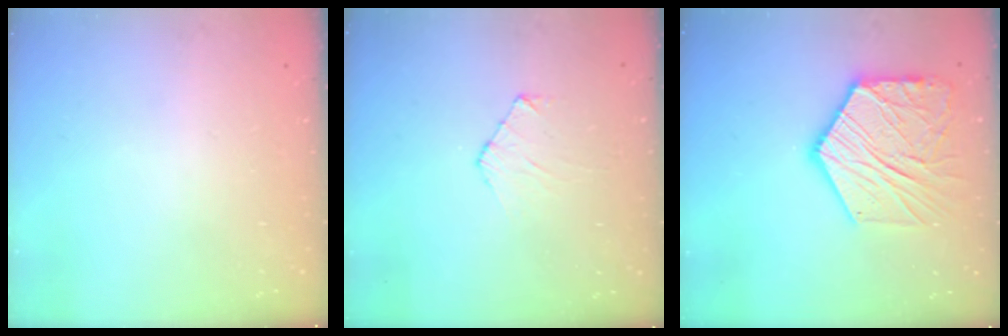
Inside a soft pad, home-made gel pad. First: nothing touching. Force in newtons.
{"total": 5.4, "press": 5.4, "slide": 0.5}
{"total": 18.2, "press": 18.1, "slide": 1.6}